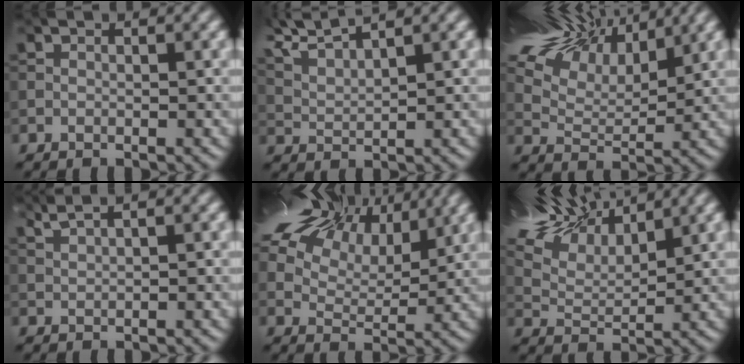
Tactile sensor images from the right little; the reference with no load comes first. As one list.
[{"total": 3.8, "force": [3.5, -0.1, 1.4], "torque": [-0.059, 0.004, 0.089]}, {"total": 10.7, "force": [7.9, 4.0, 6.0], "torque": [-0.159, 0.027, 0.142]}, {"total": 1.8, "force": [1.6, -0.2, 0.9], "torque": [-0.027, 0.003, 0.042]}, {"total": 15.7, "force": [9.6, 8.6, 8.9], "torque": [-0.198, 0.050, 0.182]}, {"total": 8.9, "force": [7.4, 2.4, 4.3], "torque": [-0.127, 0.020, 0.144]}]